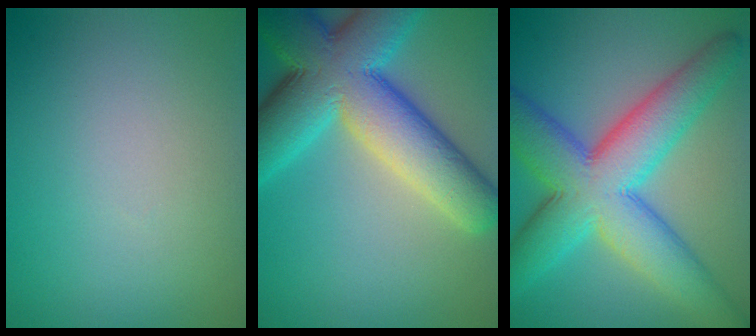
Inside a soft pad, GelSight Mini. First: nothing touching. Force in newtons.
{"total": 12.5, "press": 12.5, "slide": 0.4}
{"total": 11.2, "press": 11.2, "slide": 0.2}